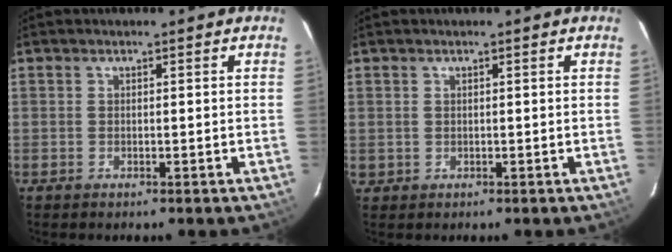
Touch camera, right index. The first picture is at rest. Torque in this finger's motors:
{"motor_torque": [-1.66, 0.30, -1.05, -0.21]}